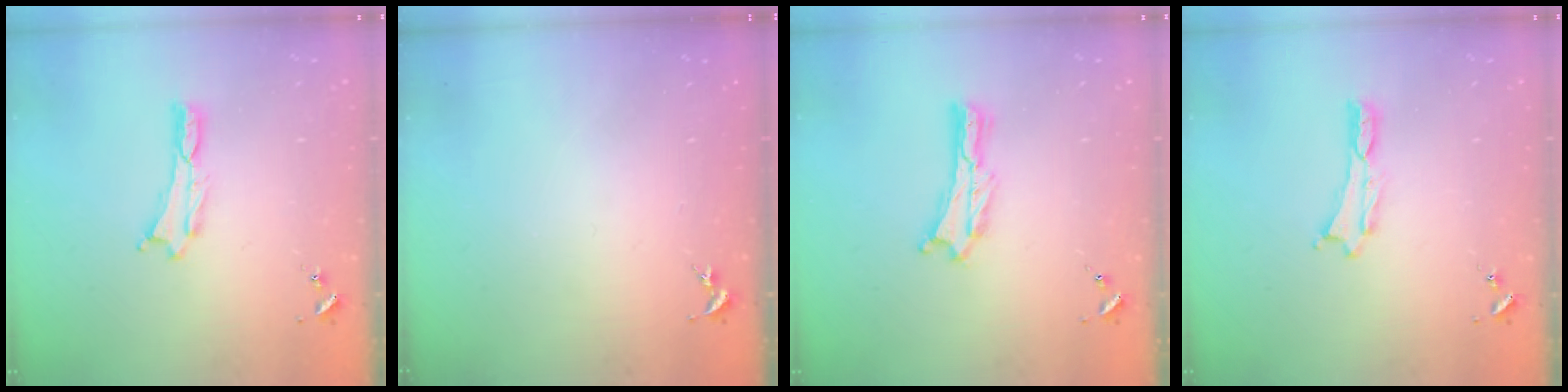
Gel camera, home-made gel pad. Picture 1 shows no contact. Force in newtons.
{"total": 0.0}
{"total": 0.0}
{"total": 0.0}